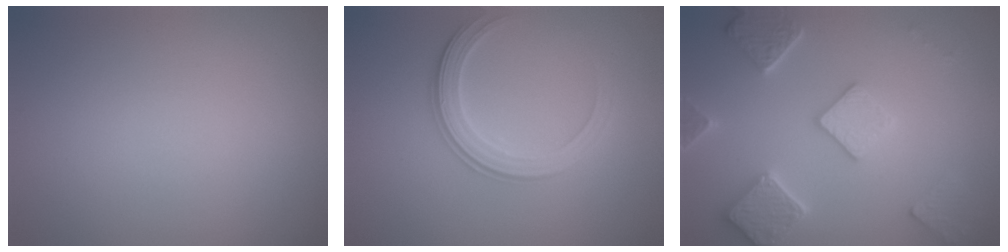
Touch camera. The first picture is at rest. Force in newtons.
{"total": 2.8, "press": 2.8, "slide": 0.3}
{"total": 4.2, "press": 4.1, "slide": 1.1}